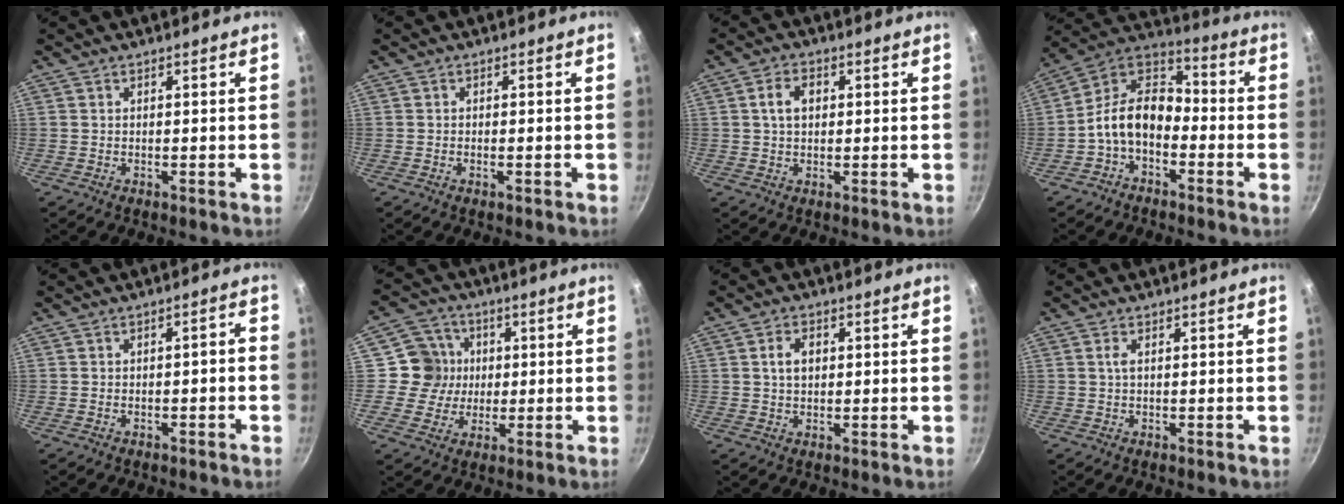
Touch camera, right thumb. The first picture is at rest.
{"total": 1.0, "force": [-0.4, 0.3, 0.8], "torque": [-0.019, 0.004, -0.010]}
{"total": 4.5, "force": [0.8, 3.1, 3.2], "torque": [-0.042, 0.008, 0.010]}
{"total": 12.2, "force": [-3.8, 8.1, 8.4], "torque": [-0.130, 0.062, -0.096]}
{"total": 2.3, "force": [-1.4, 0.9, 1.5], "torque": [-0.025, 0.025, -0.015]}
{"total": 8.3, "force": [0.7, 8.1, 1.6], "torque": [0.014, 0.013, -0.002]}
{"total": 3.7, "force": [0.6, 2.5, 2.6], "torque": [-0.032, 0.005, 0.009]}
{"total": 1.1, "force": [0.2, 0.3, 1.0], "torque": [-0.021, 0.001, 0.005]}